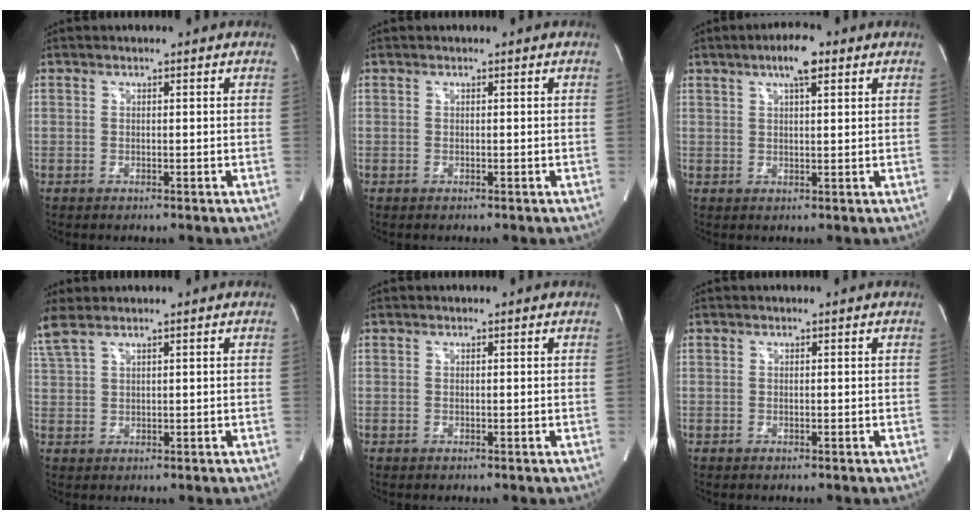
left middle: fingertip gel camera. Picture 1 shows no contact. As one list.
[{"total": 0.0}, {"total": 5.2, "force": [3.0, 0.9, 4.1], "torque": [-0.077, 0.010, 0.048]}, {"total": 4.0, "force": [3.3, 0.5, 2.2], "torque": [-0.070, 0.023, 0.082]}, {"total": 0.0}, {"total": 0.0}]